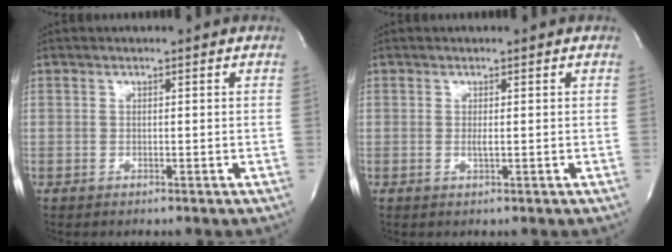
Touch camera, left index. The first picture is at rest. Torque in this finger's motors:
{"motor_torque": [0.38, 0.02, -0.03, 0.00]}